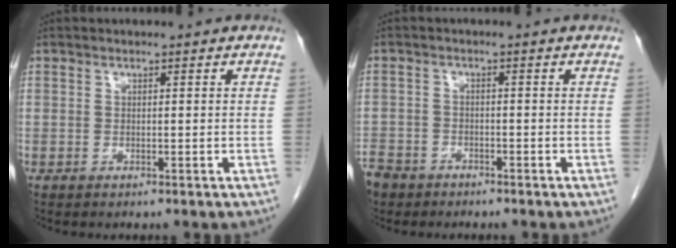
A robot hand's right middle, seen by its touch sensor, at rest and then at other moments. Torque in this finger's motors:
{"motor_torque": [1.02, -1.12, 1.05, 0.21]}